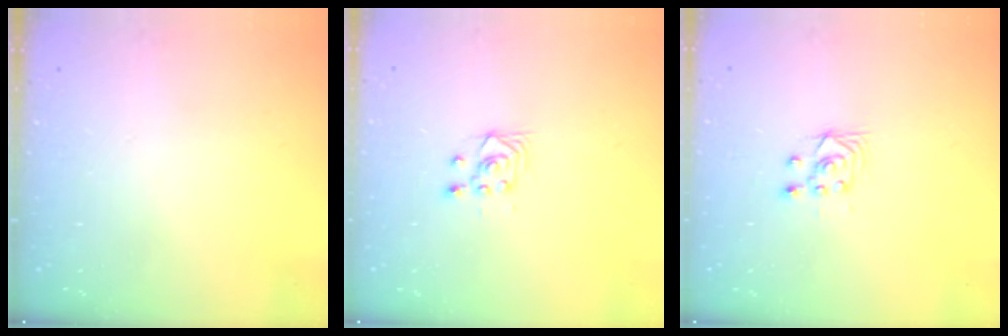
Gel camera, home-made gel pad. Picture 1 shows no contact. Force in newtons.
{"total": 3.6, "press": 3.2, "slide": 1.6}
{"total": 3.5, "press": 3.2, "slide": 1.3}